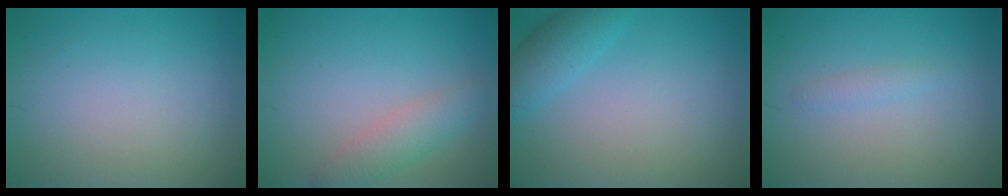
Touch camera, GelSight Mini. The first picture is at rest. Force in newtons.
{"total": 2.7, "press": 2.7, "slide": 0.0}
{"total": 3.0, "press": 3.0, "slide": 0.1}
{"total": 1.0, "press": 0.9, "slide": 0.1}